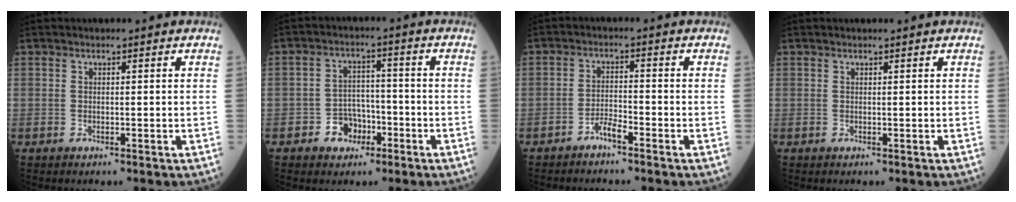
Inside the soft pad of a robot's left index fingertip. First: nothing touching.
{"total": 4.9, "force": [-2.6, 3.7, 1.8], "torque": [-0.030, 0.012, -0.040]}
{"total": 2.5, "force": [-2.1, 0.2, 1.2], "torque": [-0.024, -0.003, -0.042]}
{"total": 0.5, "force": [0.5, 0.0, 0.1], "torque": [-0.005, 0.004, 0.009]}